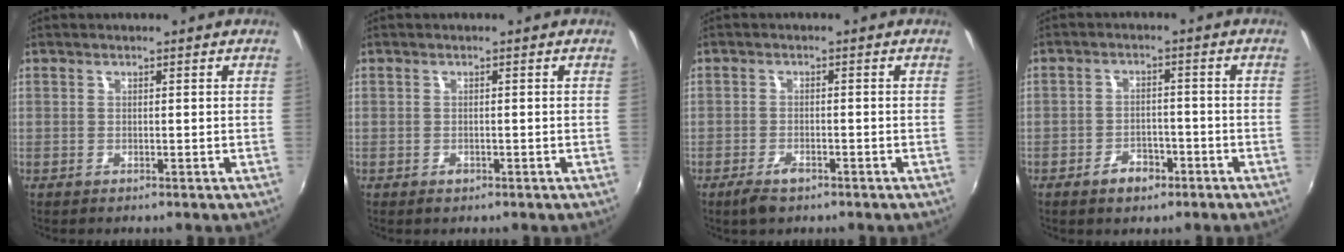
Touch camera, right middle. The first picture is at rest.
{"total": 1.1, "force": [-0.6, 0.7, 0.5], "torque": [-0.007, -0.002, -0.010]}
{"total": 3.8, "force": [-2.6, 1.6, 2.3], "torque": [-0.057, -0.007, -0.047]}
{"total": 4.7, "force": [-3.0, 2.8, 2.3], "torque": [-0.053, 0.006, -0.038]}